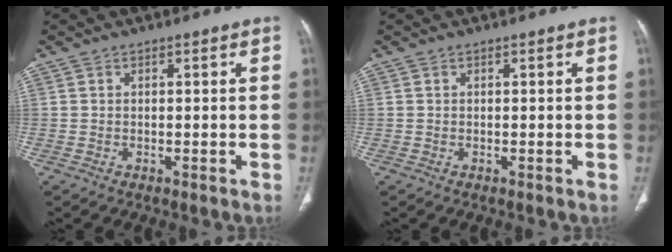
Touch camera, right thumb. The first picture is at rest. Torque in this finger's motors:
{"motor_torque": [-0.03, 0.03, -0.01, 0.01, 0.00]}